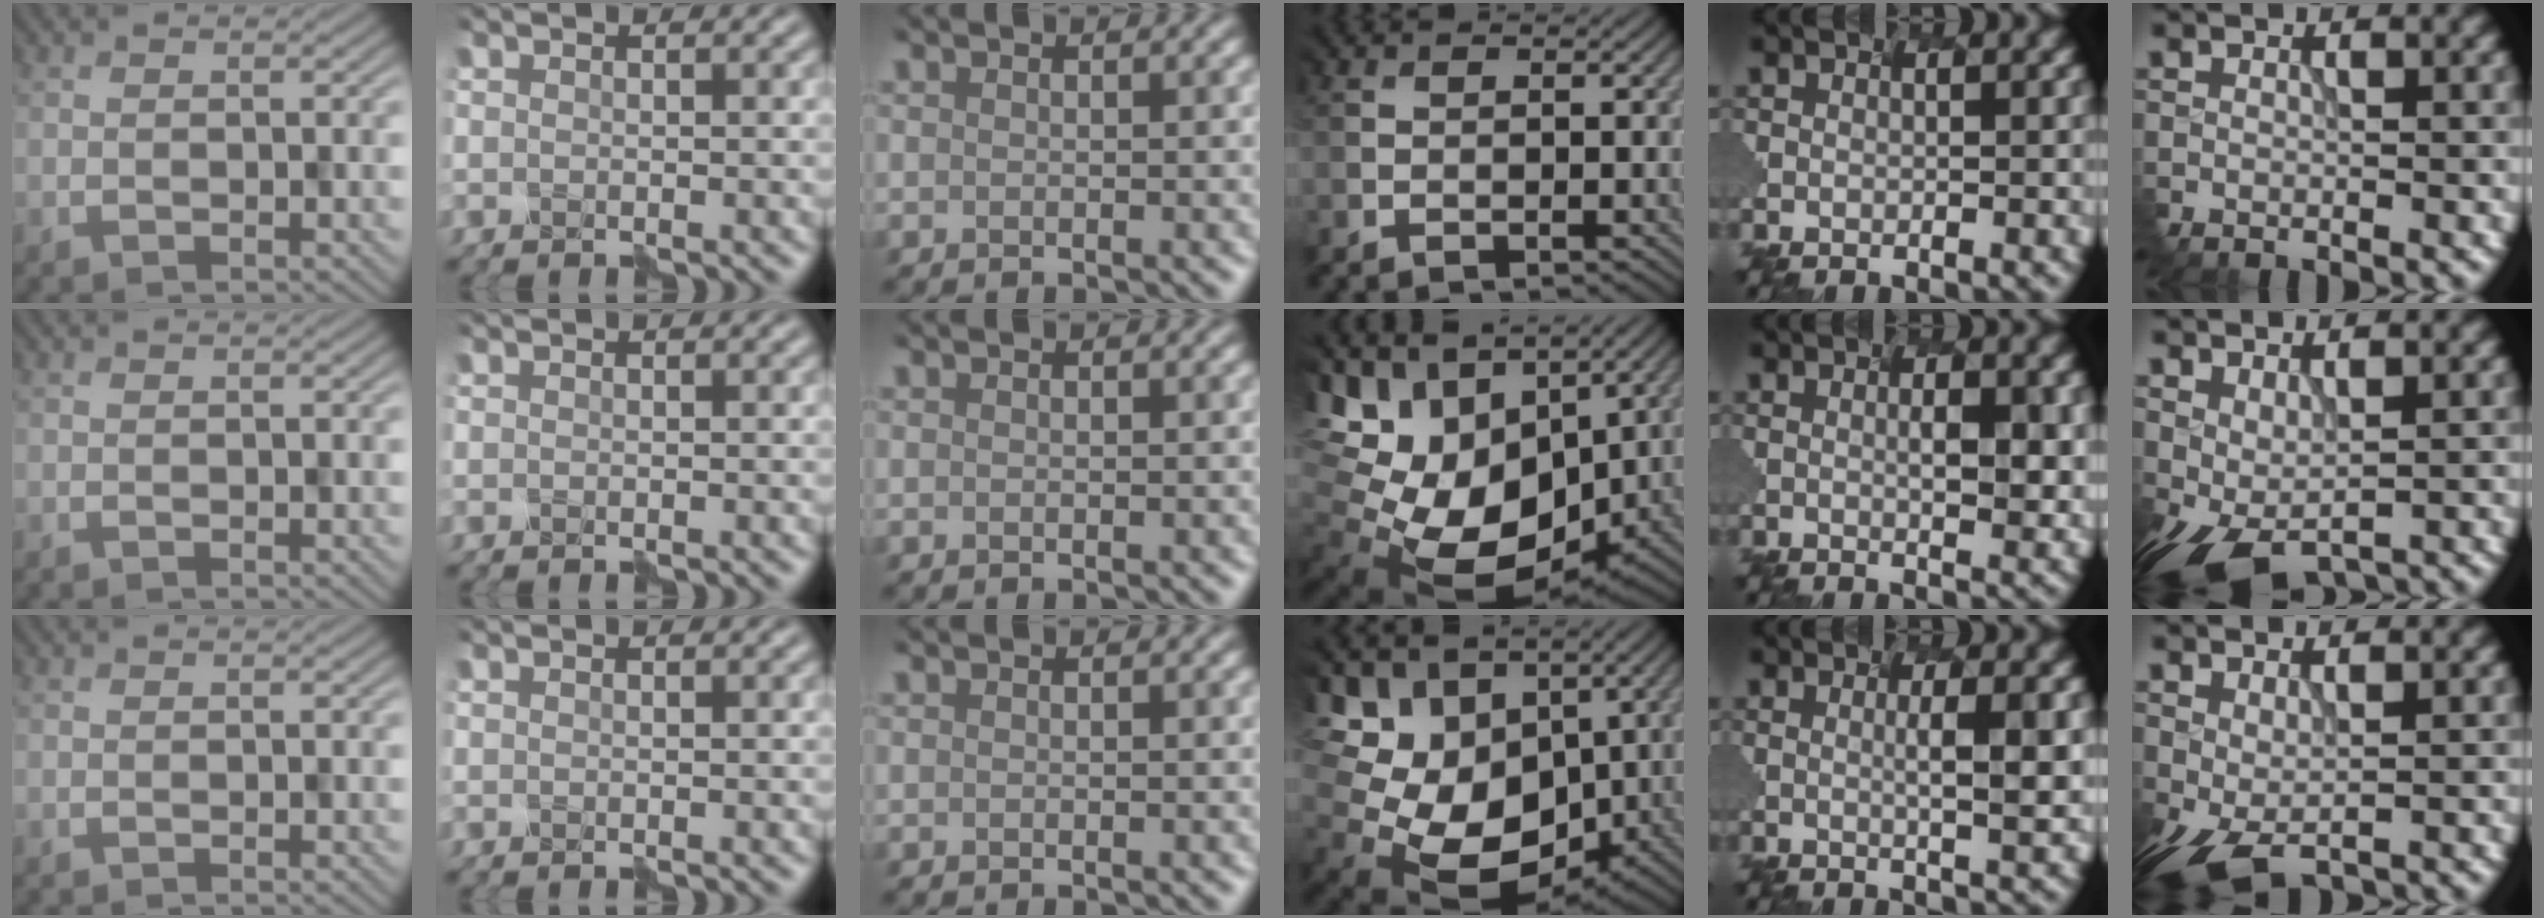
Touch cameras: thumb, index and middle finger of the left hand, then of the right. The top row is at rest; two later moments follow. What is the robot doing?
{"motion": "disassemble", "object": "velcro strap"}